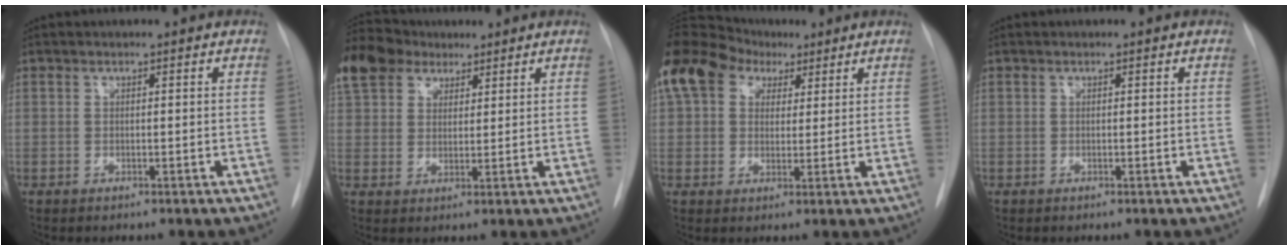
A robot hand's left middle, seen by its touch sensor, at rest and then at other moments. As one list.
[{"total": 9.2, "force": [7.2, 5.2, 2.4], "torque": [-0.056, 0.034, 0.140]}, {"total": 14.9, "force": [7.9, 10.0, 7.6], "torque": [-0.188, 0.068, 0.142]}, {"total": 0.0}]